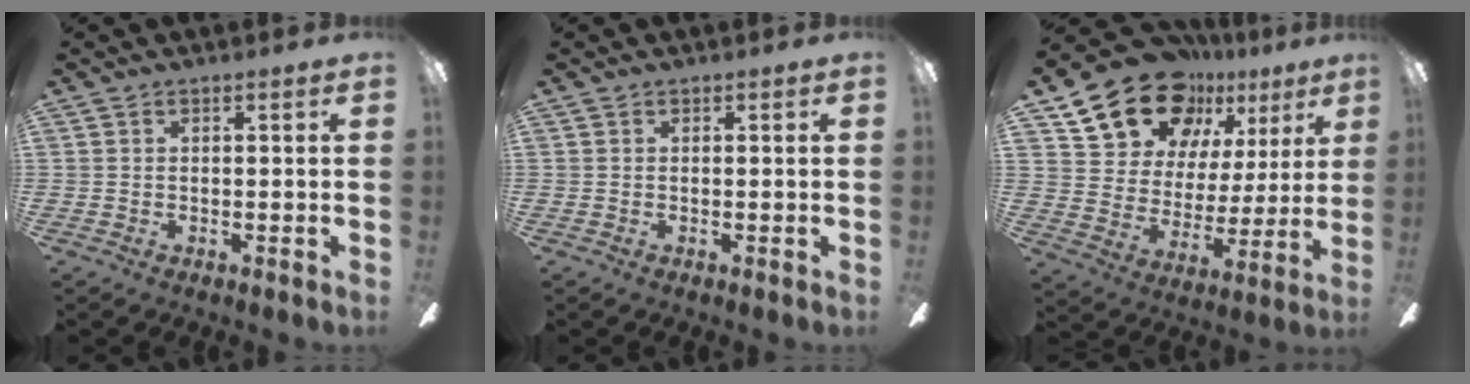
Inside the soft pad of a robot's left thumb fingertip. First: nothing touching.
{"total": 0.0}
{"total": 18.8, "force": [12.9, 11.6, 7.2], "torque": [-0.136, -0.077, 0.238]}